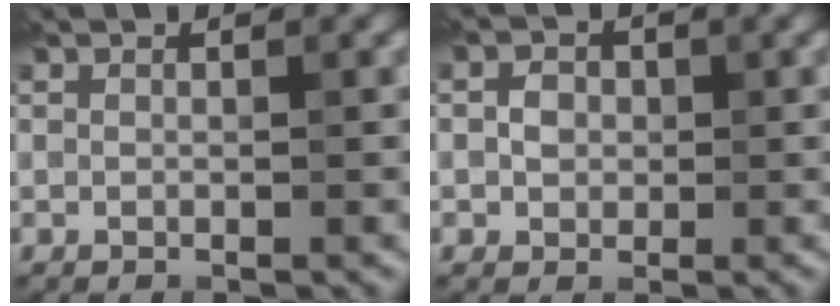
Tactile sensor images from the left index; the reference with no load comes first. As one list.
[{"total": 1.8, "force": [0.0, 1.5, 0.8], "torque": [-0.013, 0.002, -0.006]}]